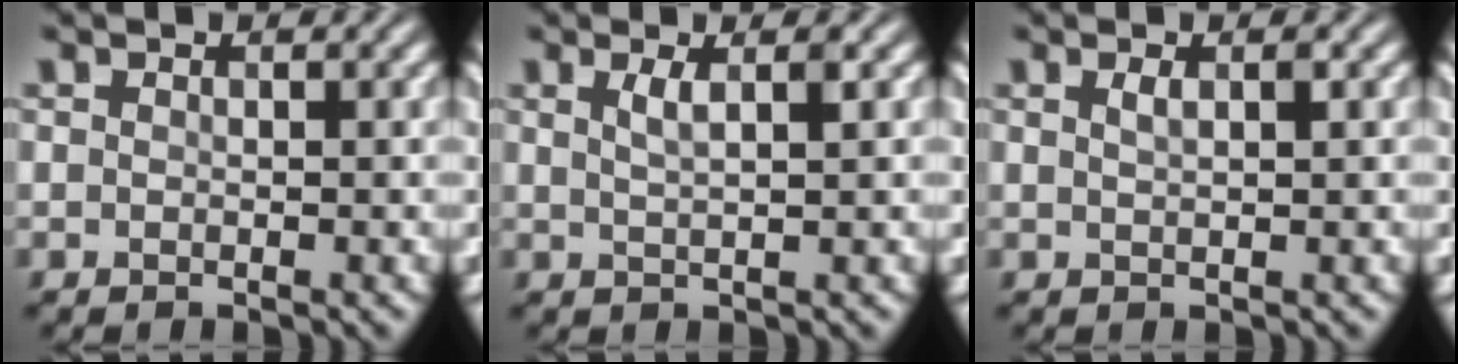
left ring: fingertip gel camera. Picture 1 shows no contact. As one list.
[{"total": 2.0, "force": [0.8, 0.6, 1.7], "torque": [-0.025, 0.003, 0.009]}, {"total": 1.1, "force": [0.5, 0.2, 0.9], "torque": [-0.018, 0.002, 0.007]}]